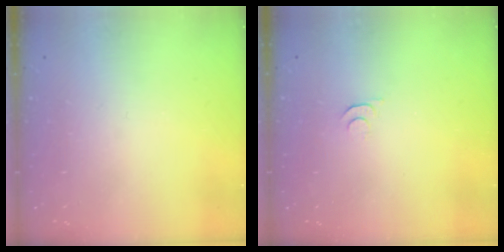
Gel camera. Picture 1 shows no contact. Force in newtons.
{"total": 5.3, "press": 5.3, "slide": 0.5}